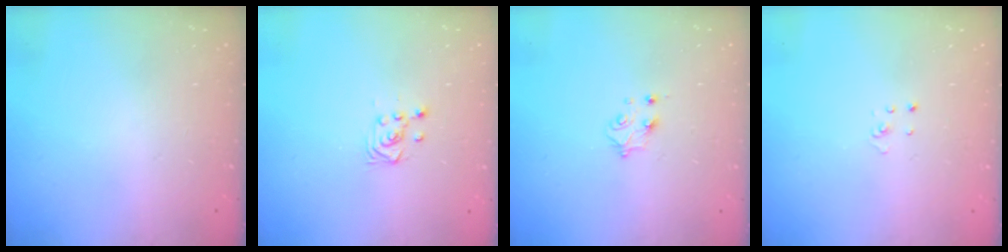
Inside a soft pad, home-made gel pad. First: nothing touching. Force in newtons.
{"total": 3.7, "press": 3.5, "slide": 1.1}
{"total": 4.4, "press": 4.4, "slide": 0.5}
{"total": 1.5, "press": 1.5, "slide": 0.1}